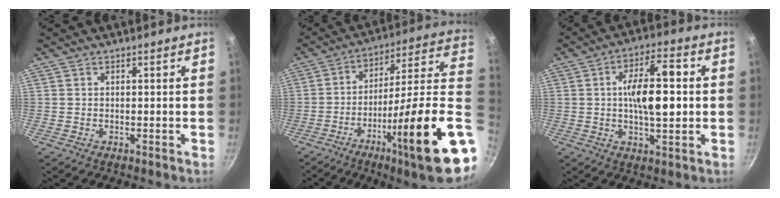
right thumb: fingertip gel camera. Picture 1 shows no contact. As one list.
[{"total": 25.2, "force": [-6.9, 3.4, 24.0], "torque": [-0.329, 0.019, -0.112]}, {"total": 12.2, "force": [0.5, 4.9, 11.2], "torque": [-0.163, 0.015, 0.003]}]